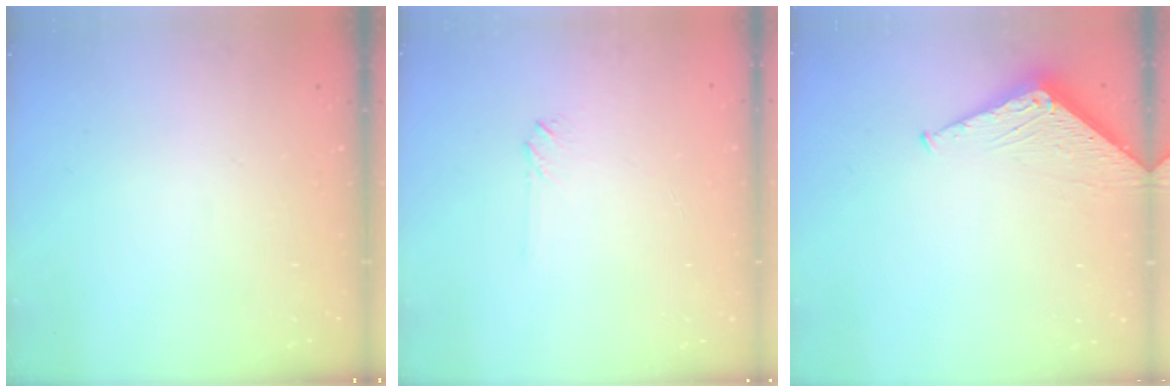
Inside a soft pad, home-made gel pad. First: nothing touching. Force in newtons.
{"total": 2.0, "press": 2.0, "slide": 0.3}
{"total": 3.8, "press": 3.7, "slide": 0.5}